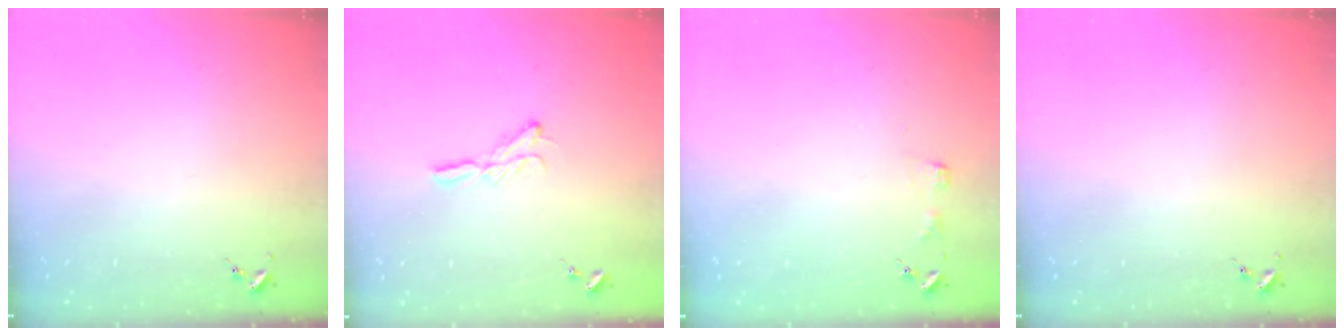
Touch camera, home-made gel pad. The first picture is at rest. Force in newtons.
{"total": 6.4, "press": 6.4, "slide": 0.4}
{"total": 3.4, "press": 3.3, "slide": 0.4}
{"total": 0.0}